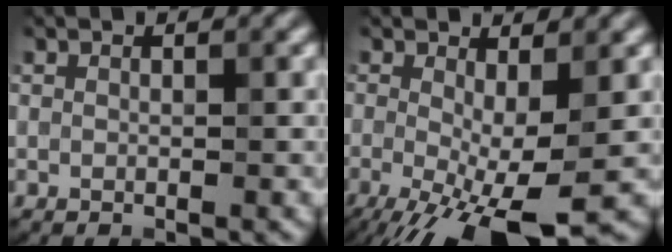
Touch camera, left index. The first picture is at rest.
{"total": 8.5, "force": [-2.9, 2.3, 7.6], "torque": [-0.148, -0.021, -0.045]}